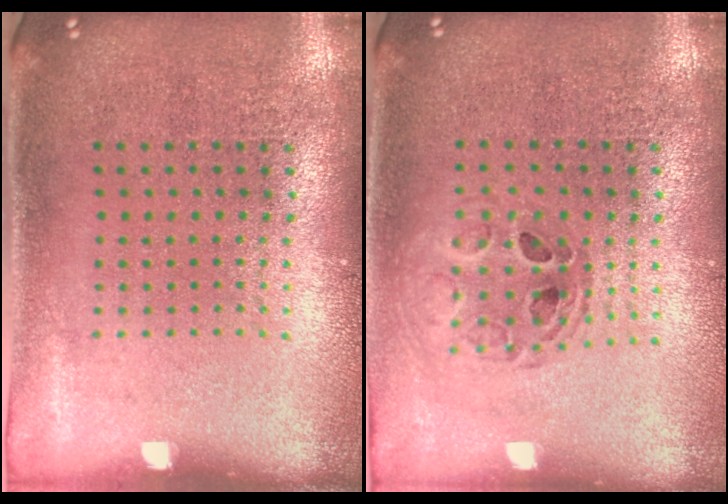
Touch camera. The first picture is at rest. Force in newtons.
{"total": 0.8, "press": 0.8, "slide": 0.1}